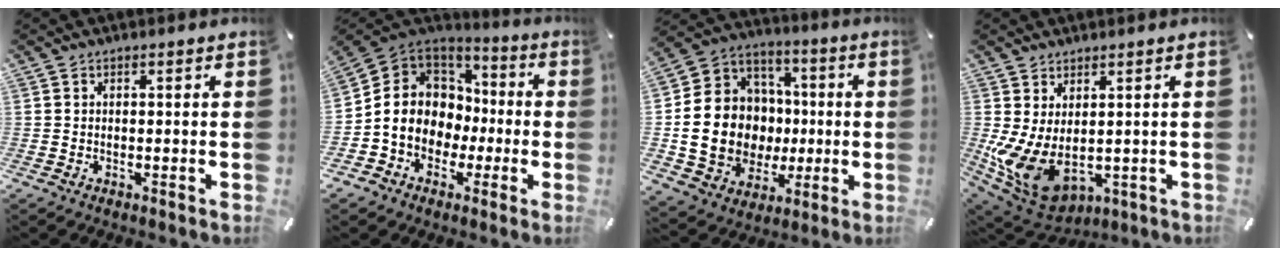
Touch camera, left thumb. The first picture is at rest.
{"total": 11.6, "force": [-2.1, 10.7, 4.0], "torque": [-0.115, 0.005, -0.032]}
{"total": 19.2, "force": [-1.7, 16.8, 9.1], "torque": [-0.190, -0.002, -0.009]}
{"total": 9.6, "force": [-0.8, 6.0, 7.5], "torque": [-0.174, -0.018, -0.005]}